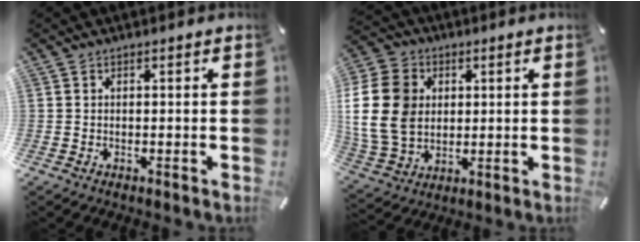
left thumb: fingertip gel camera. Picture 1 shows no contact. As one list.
[{"total": 16.2, "force": [2.3, 13.4, 8.9], "torque": [-0.204, 0.004, 0.040]}]